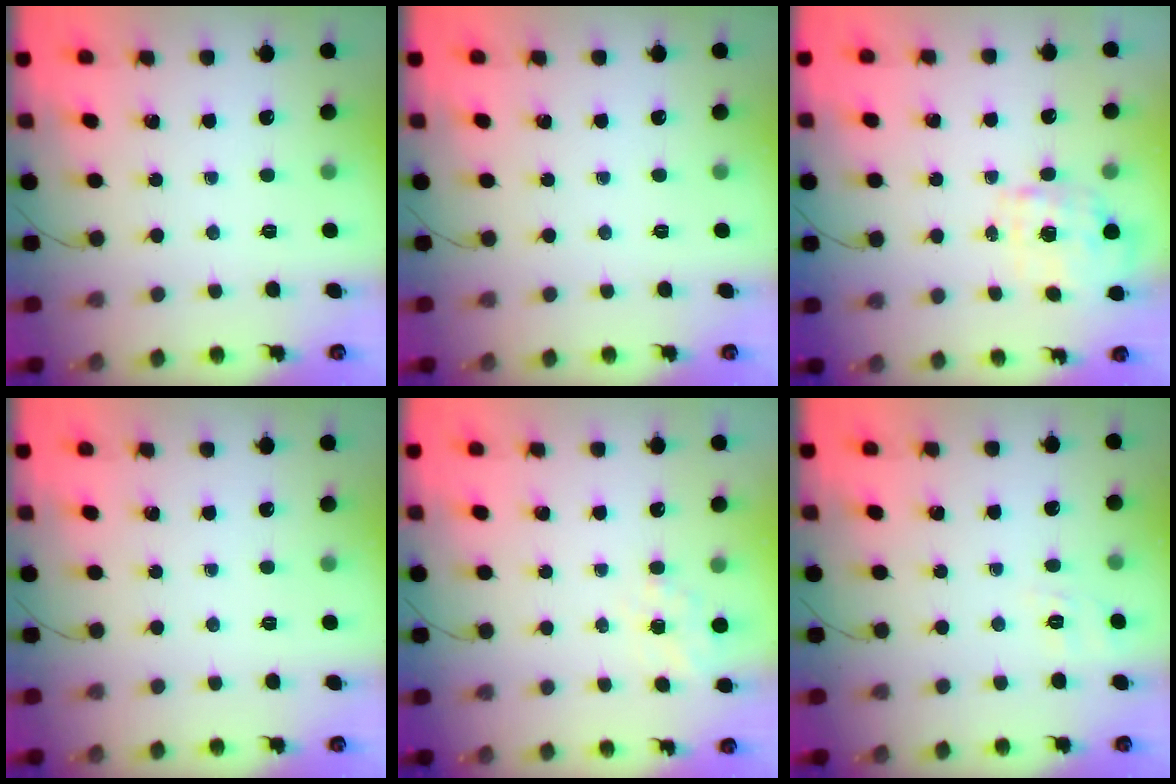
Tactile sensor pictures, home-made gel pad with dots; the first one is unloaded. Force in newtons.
{"total": 0.0}
{"total": 1.7, "press": 1.6, "slide": 0.6}
{"total": 0.0}
{"total": 5.1, "press": 4.9, "slide": 1.5}
{"total": 2.0, "press": 0.5, "slide": 1.9}